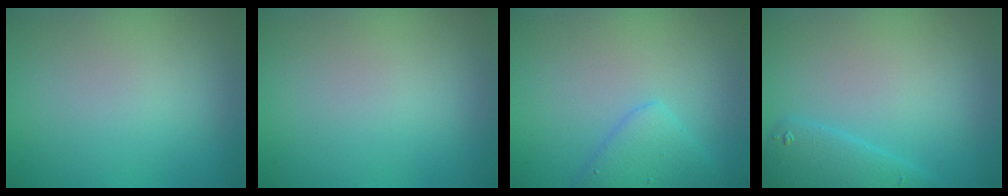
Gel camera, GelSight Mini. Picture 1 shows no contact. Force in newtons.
{"total": 0.0}
{"total": 3.0, "press": 3.0, "slide": 0.1}
{"total": 2.9, "press": 2.9, "slide": 0.2}